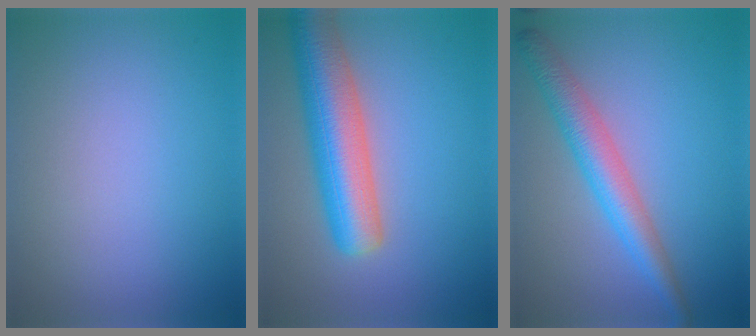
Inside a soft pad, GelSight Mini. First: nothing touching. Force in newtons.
{"total": 7.9, "press": 7.9, "slide": 0.4}
{"total": 4.4, "press": 4.4, "slide": 0.1}